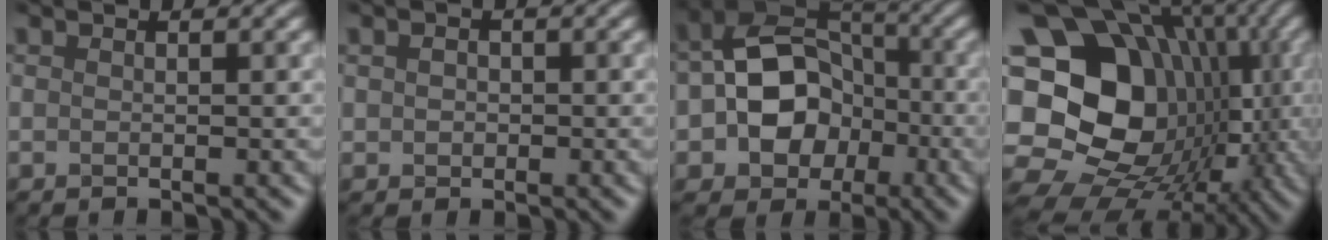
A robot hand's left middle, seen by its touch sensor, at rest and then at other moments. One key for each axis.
{"total": 0.8, "fx": 0.1, "fy": 0.8, "fz": -0.3, "tx": -0.004, "ty": 0.011, "tz": 0.011}
{"total": 6.7, "fx": -2.2, "fy": 5.3, "fz": 3.4, "tx": -0.078, "ty": 0.002, "tz": -0.027}
{"total": 18.4, "fx": -0.8, "fy": 14.8, "fz": 11.0, "tx": -0.206, "ty": -0.003, "tz": 0.023}